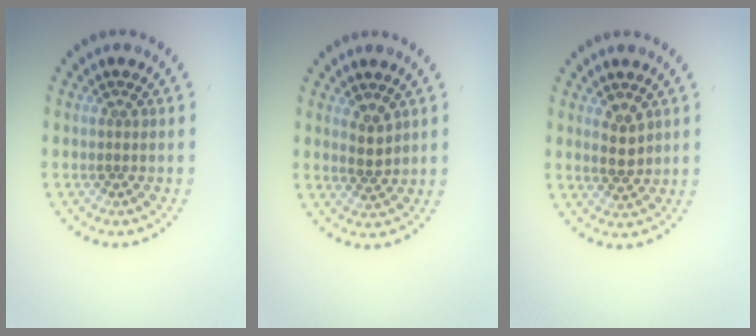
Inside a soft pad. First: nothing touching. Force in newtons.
{"total": 1.8, "press": 1.7, "slide": 0.7}
{"total": 2.2, "press": 2.1, "slide": 0.6}